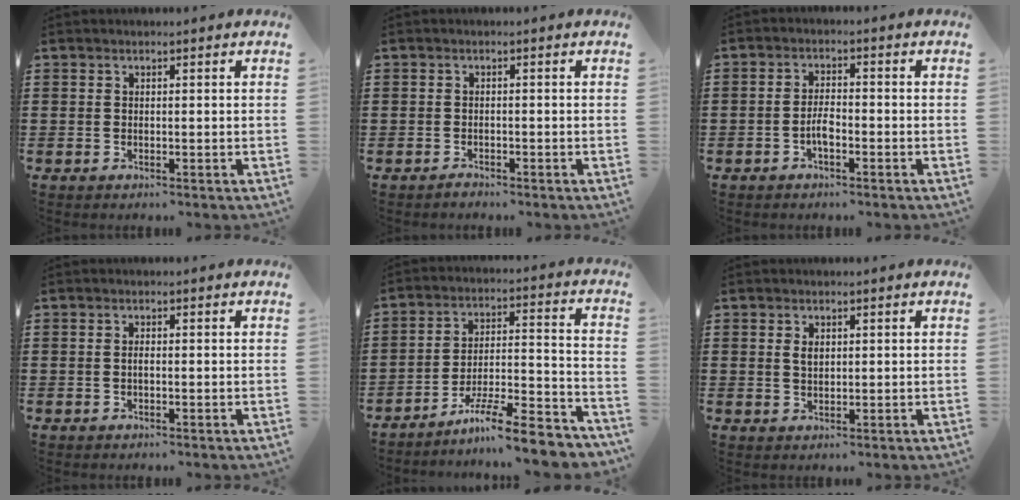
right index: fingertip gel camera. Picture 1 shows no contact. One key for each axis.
{"total": 1.0, "fx": -0.9, "fy": 0.3, "fz": -0.1, "tx": -0.001, "ty": 0.003, "tz": -0.021}
{"total": 3.1, "fx": -1.3, "fy": 1.2, "fz": 2.6, "tx": -0.055, "ty": 0.003, "tz": -0.026}
{"total": 0.8, "fx": -0.2, "fy": 0.3, "fz": 0.7, "tx": -0.014, "ty": -0.002, "tz": -0.002}
{"total": 9.9, "fx": -8.4, "fy": 0.6, "fz": 5.3, "tx": -0.077, "ty": 0.018, "tz": -0.160}
{"total": 1.7, "fx": 0.5, "fy": 0.9, "fz": 1.4, "tx": -0.029, "ty": 0.006, "tz": 0.008}